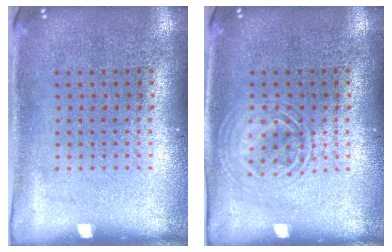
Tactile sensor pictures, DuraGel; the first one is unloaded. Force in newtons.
{"total": 1.3, "press": 1.3, "slide": 0.2}